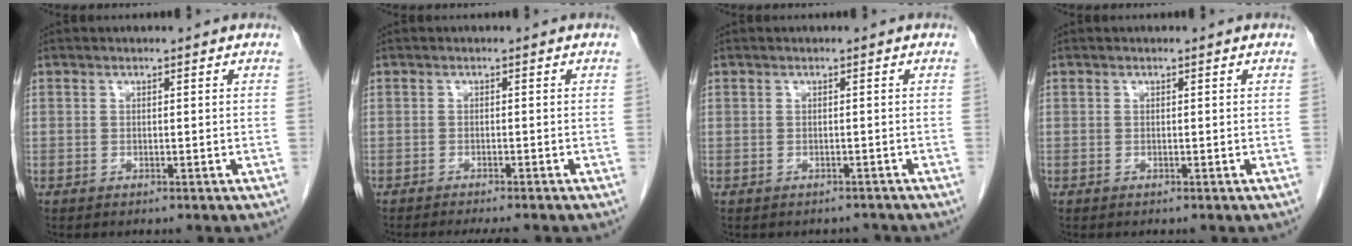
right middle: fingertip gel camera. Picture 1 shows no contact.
{"total": 5.8, "force": [-5.1, 0.7, 2.7], "torque": [-0.028, -0.008, -0.071]}
{"total": 1.8, "force": [-1.7, 0.8, -0.1], "torque": [0.002, 0.001, -0.023]}
{"total": 0.0}